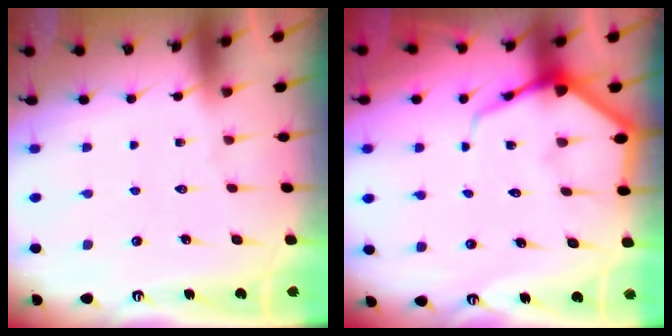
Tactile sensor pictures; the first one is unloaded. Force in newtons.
{"total": 6.3, "press": 6.3, "slide": 0.6}